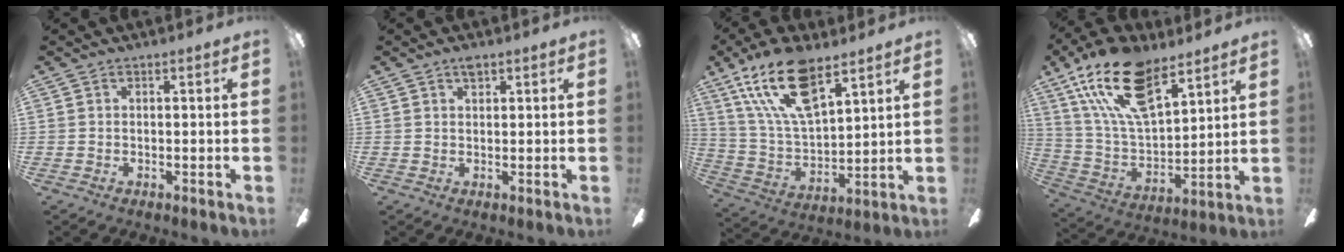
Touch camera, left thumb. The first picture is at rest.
{"total": 2.0, "force": [1.3, 0.9, 1.1], "torque": [-0.018, 0.000, 0.022]}
{"total": 18.6, "force": [11.6, 7.8, 12.3], "torque": [-0.247, -0.046, 0.200]}
{"total": 21.8, "force": [13.2, 10.1, 14.2], "torque": [-0.282, -0.060, 0.231]}